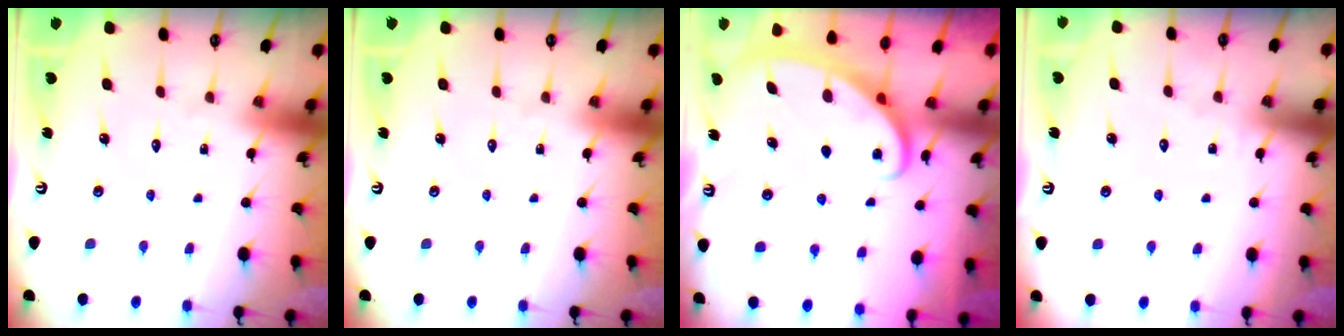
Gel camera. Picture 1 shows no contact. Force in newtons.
{"total": 0.0}
{"total": 2.5, "press": 2.5, "slide": 0.3}
{"total": 1.8, "press": 1.7, "slide": 0.3}